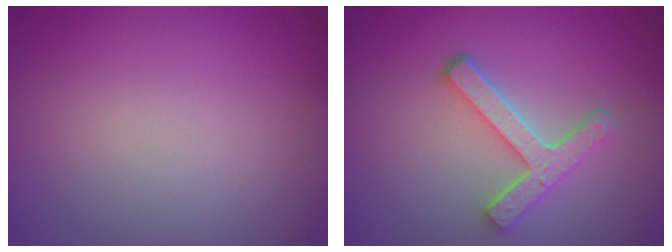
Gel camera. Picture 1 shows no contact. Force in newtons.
{"total": 4.3, "press": 3.3, "slide": 2.7}